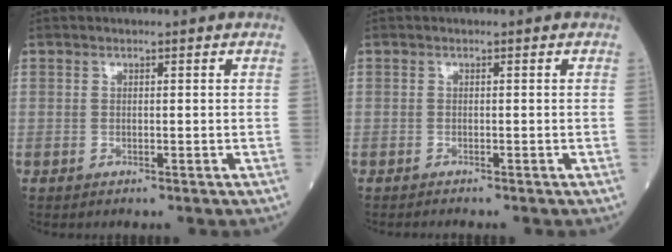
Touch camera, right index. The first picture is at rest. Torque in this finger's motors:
{"motor_torque": [-0.67, 0.10, -0.19, -0.07]}